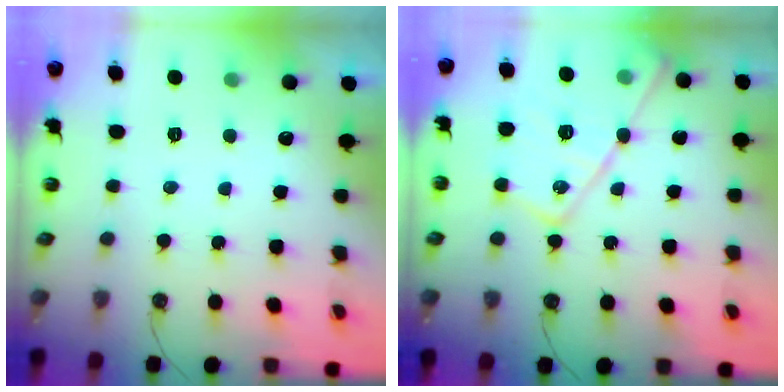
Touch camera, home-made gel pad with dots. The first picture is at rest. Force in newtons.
{"total": 18.5, "press": 18.5, "slide": 1.5}